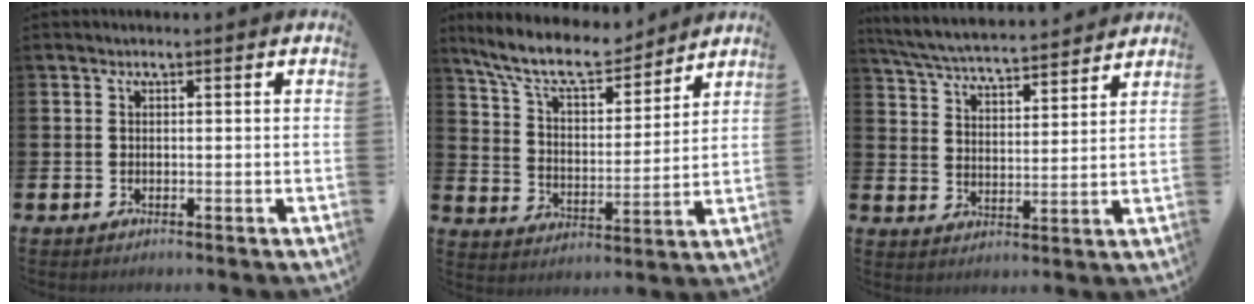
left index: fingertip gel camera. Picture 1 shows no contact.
{"total": 9.8, "force": [8.8, 2.6, 3.5], "torque": [-0.096, -0.053, 0.156]}
{"total": 5.8, "force": [5.7, 0.3, 1.1], "torque": [-0.047, -0.042, 0.098]}